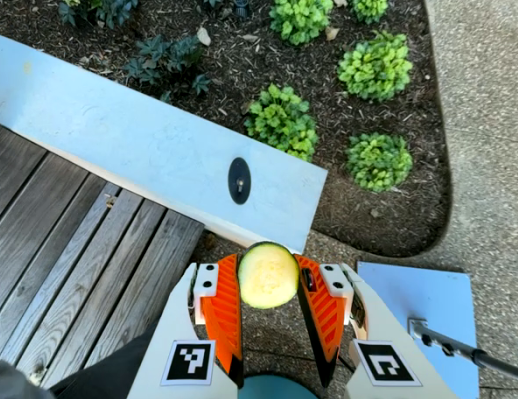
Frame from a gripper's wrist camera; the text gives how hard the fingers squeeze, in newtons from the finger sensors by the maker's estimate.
{"total": 11.8, "left": 12.3, "right": 11.4}